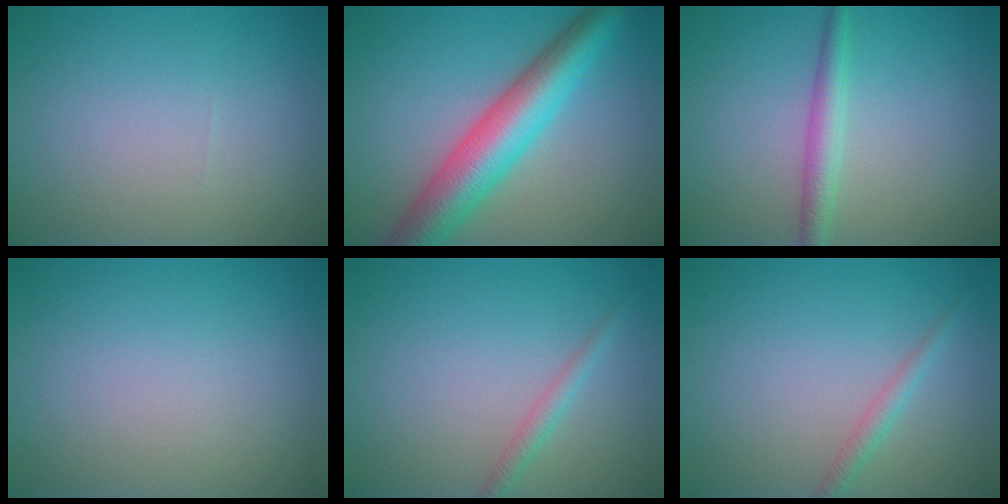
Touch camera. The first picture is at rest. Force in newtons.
{"total": 7.9, "press": 7.9, "slide": 0.2}
{"total": 2.4, "press": 2.4, "slide": 0.0}
{"total": 0.0}
{"total": 1.4, "press": 1.4, "slide": 0.0}
{"total": 1.4, "press": 1.4, "slide": 0.0}